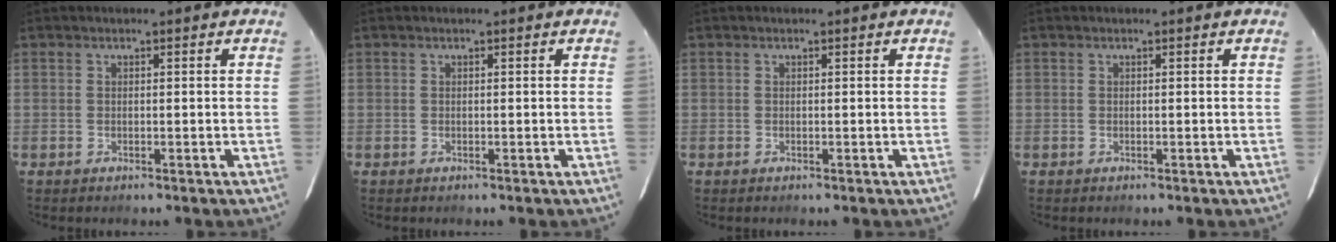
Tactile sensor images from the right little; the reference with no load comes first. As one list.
[{"total": 0.0}, {"total": 0.0}, {"total": 0.0}]